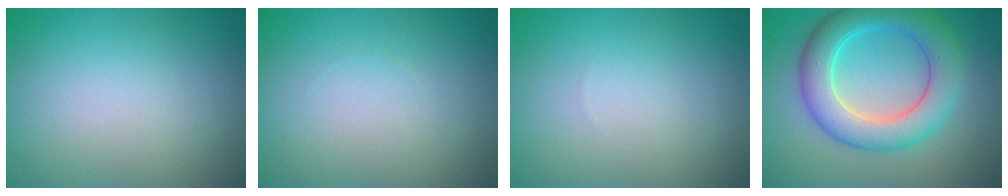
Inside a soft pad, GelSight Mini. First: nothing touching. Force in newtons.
{"total": 0.0}
{"total": 0.0}
{"total": 6.7, "press": 6.7, "slide": 0.2}